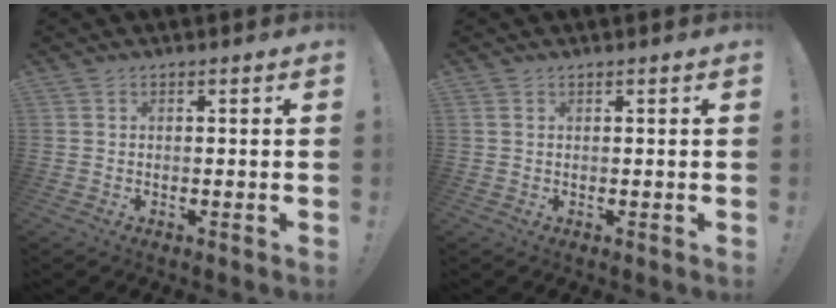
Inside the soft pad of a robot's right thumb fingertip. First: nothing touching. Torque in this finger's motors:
{"motor_torque": [-0.02, -0.12, -0.20, 0.09, 0.07]}